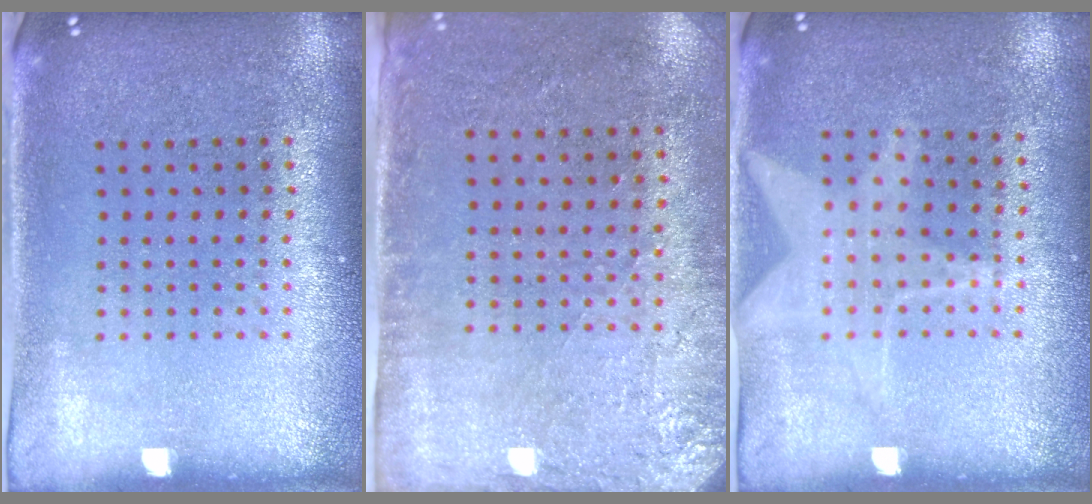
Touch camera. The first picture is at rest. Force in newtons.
{"total": 2.8, "press": 2.3, "slide": 1.6}
{"total": 1.2, "press": 1.2, "slide": 0.2}